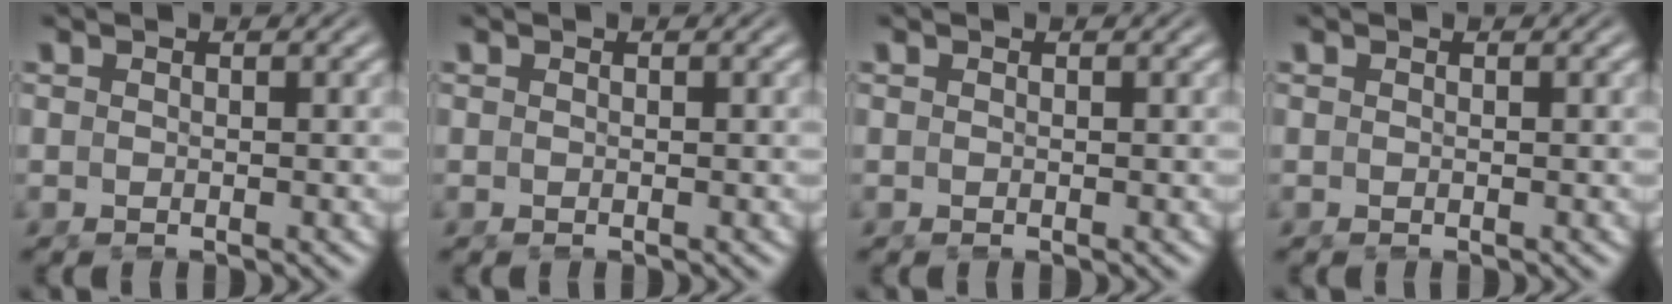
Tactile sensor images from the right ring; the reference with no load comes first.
{"total": 0.0}
{"total": 0.0}
{"total": 0.0}